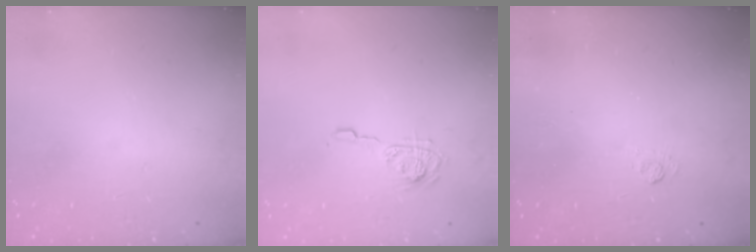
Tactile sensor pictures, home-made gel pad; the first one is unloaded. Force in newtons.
{"total": 6.6, "press": 6.6, "slide": 0.9}
{"total": 2.4, "press": 1.9, "slide": 1.4}